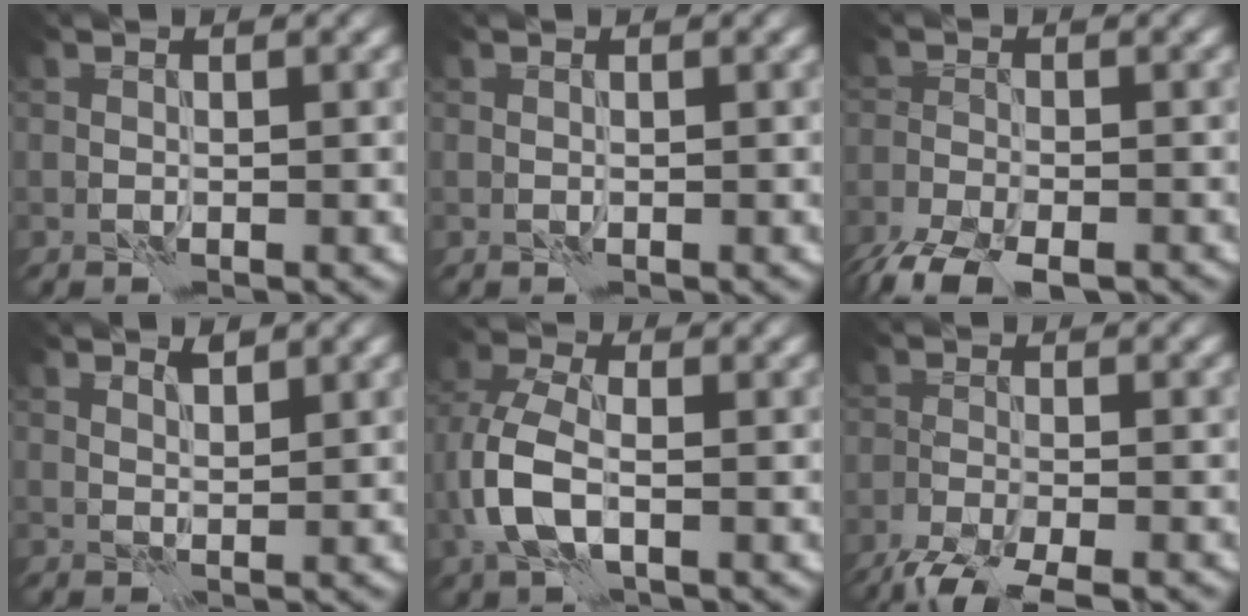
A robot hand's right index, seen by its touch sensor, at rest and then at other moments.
{"total": 0.0}
{"total": 6.5, "force": [-5.2, 2.3, 3.1], "torque": [-0.056, -0.031, -0.092]}
{"total": 1.3, "force": [1.2, 0.2, 0.3], "torque": [-0.008, -0.003, 0.022]}
{"total": 5.1, "force": [-1.0, 3.0, 4.1], "torque": [-0.104, 0.003, -0.029]}
{"total": 6.5, "force": [-5.4, 1.3, 3.3], "torque": [-0.061, -0.026, -0.095]}